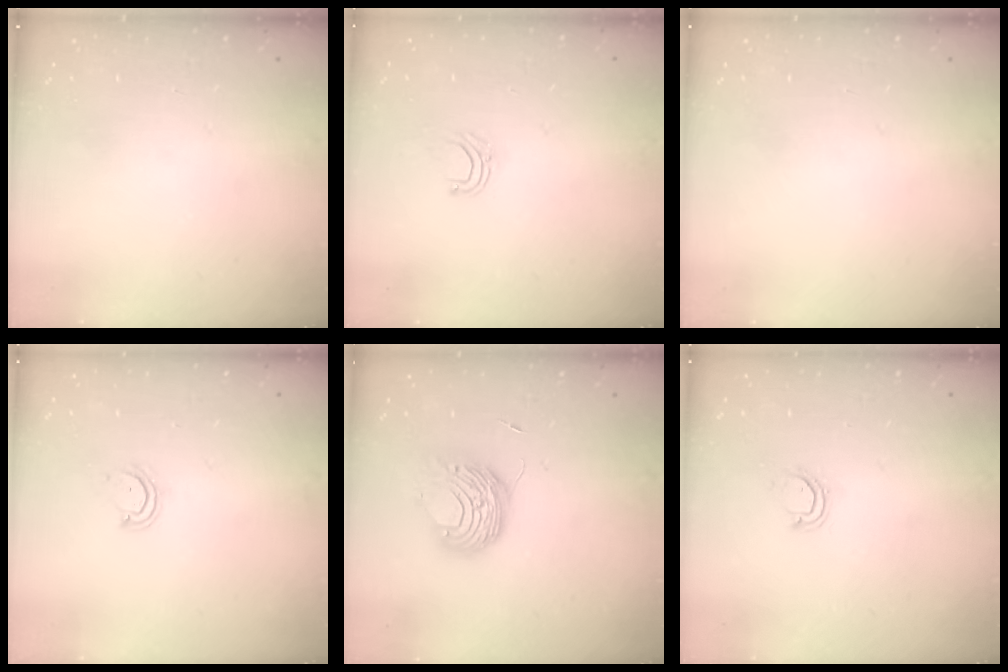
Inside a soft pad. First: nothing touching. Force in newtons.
{"total": 4.9, "press": 4.8, "slide": 0.5}
{"total": 0.0}
{"total": 3.6, "press": 3.6, "slide": 0.3}
{"total": 9.1, "press": 9.1, "slide": 0.4}
{"total": 3.9, "press": 3.9, "slide": 0.3}